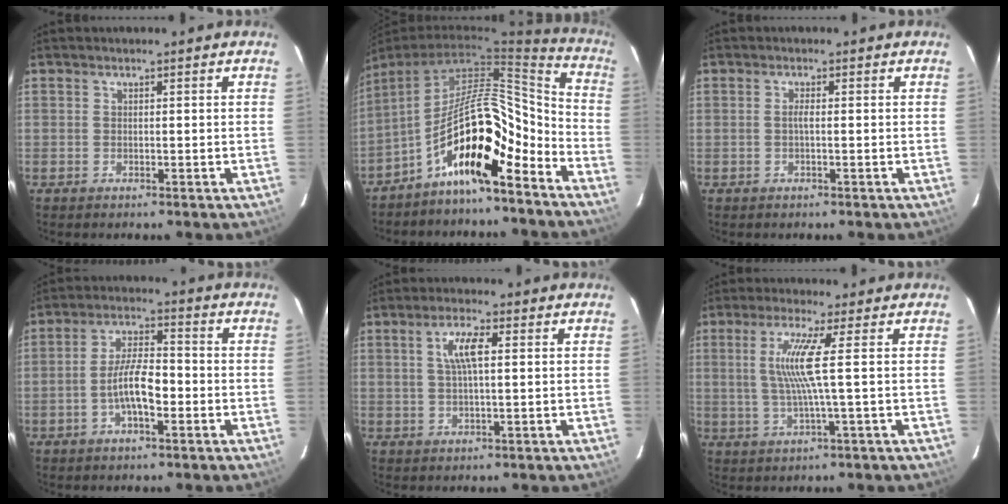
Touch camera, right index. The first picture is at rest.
{"total": 15.1, "force": [-8.7, 4.5, 11.6], "torque": [-0.188, 0.011, -0.154]}
{"total": 1.0, "force": [-0.2, -0.1, 1.0], "torque": [-0.018, 0.003, -0.005]}
{"total": 7.4, "force": [-2.5, 2.5, 6.5], "torque": [-0.128, 0.007, -0.042]}
{"total": 5.0, "force": [1.2, 1.3, 4.7], "torque": [-0.090, 0.008, 0.026]}
{"total": 6.9, "force": [0.9, -1.4, 6.7], "torque": [-0.128, -0.006, 0.022]}